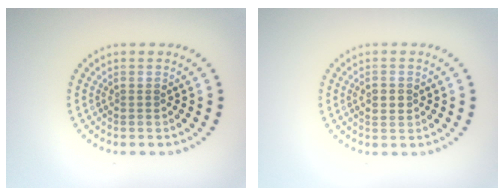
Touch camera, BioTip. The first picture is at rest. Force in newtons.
{"total": 2.0, "press": 2.0, "slide": 0.1}